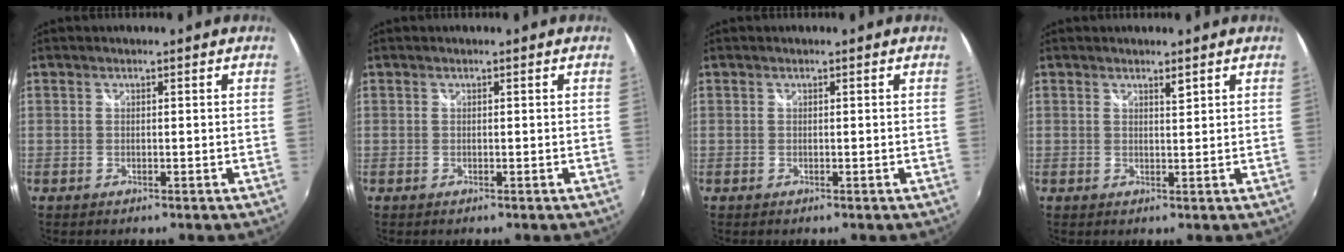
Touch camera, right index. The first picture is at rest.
{"total": 0.0}
{"total": 0.0}
{"total": 1.2, "force": [0.9, 0.1, 0.8], "torque": [-0.012, 0.000, 0.015]}